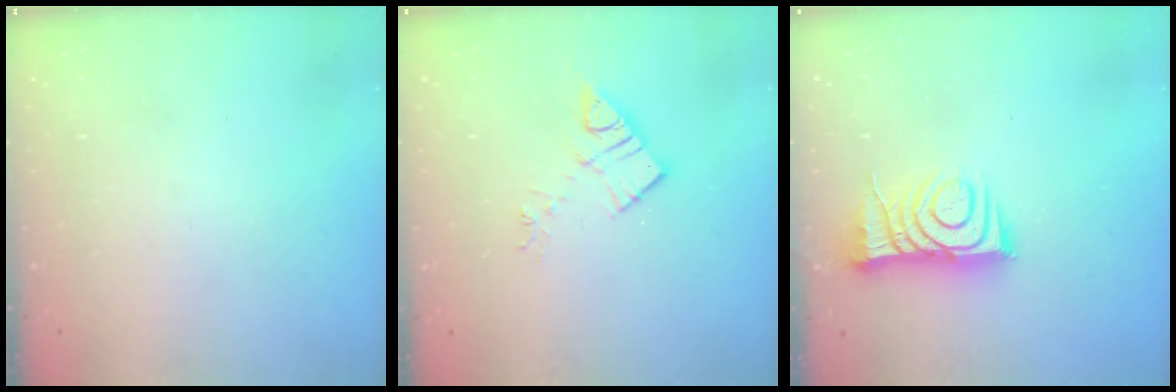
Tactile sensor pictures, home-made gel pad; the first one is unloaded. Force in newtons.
{"total": 7.9, "press": 7.9, "slide": 0.4}
{"total": 9.7, "press": 9.7, "slide": 0.9}